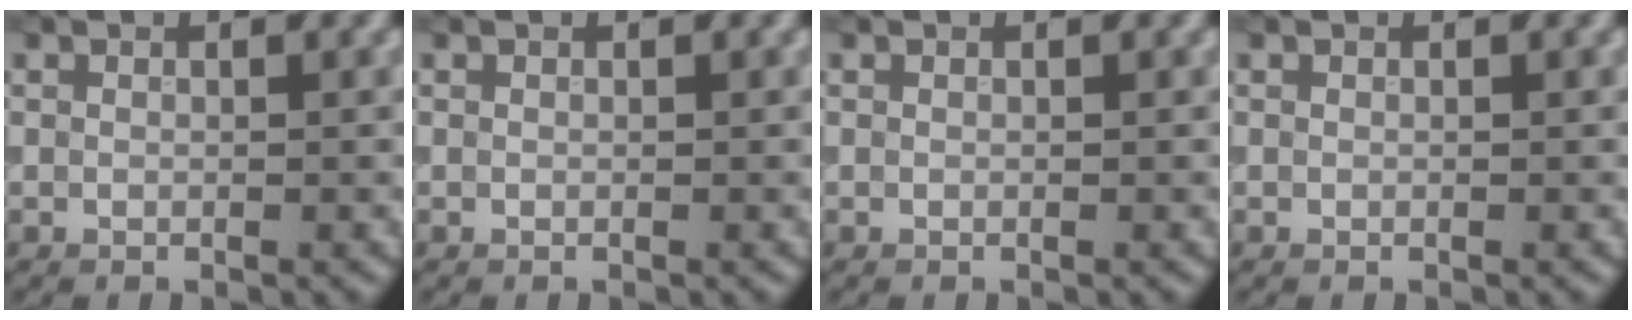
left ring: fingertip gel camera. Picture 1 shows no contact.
{"total": 0.0}
{"total": 0.0}
{"total": 0.0}